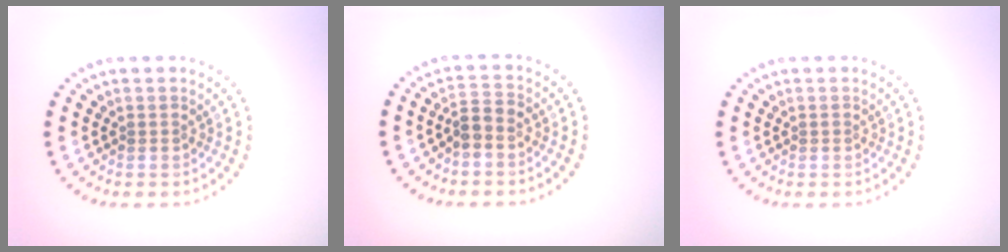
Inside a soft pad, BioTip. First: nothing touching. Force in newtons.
{"total": 1.9, "press": 1.7, "slide": 1.0}
{"total": 0.0}